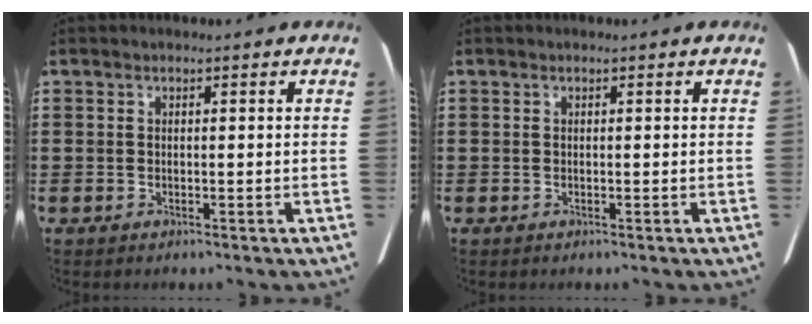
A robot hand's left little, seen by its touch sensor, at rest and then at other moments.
{"total": 0.0}